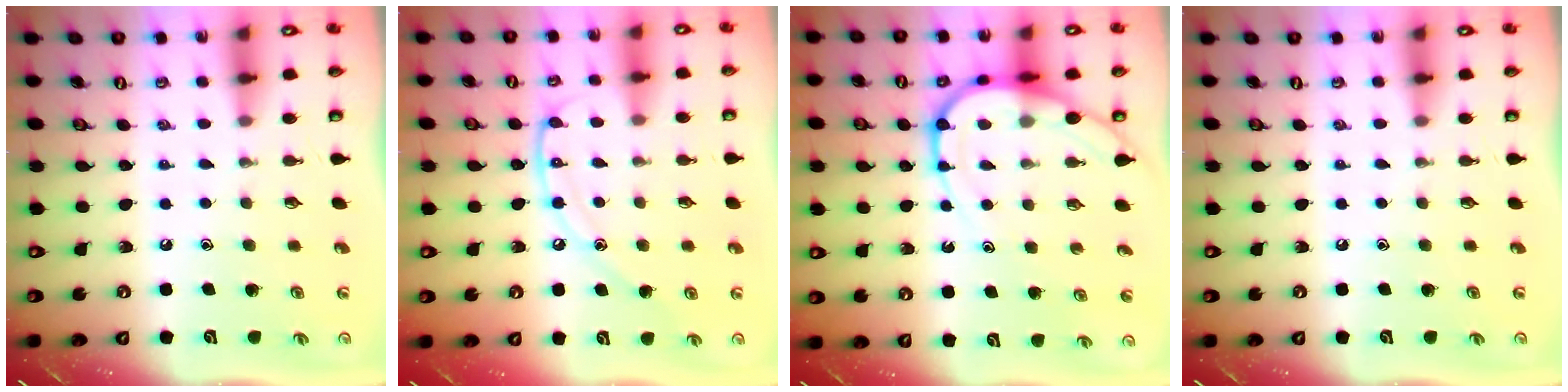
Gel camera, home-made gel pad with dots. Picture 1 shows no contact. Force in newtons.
{"total": 12.1, "press": 12.0, "slide": 1.2}
{"total": 9.7, "press": 9.7, "slide": 0.9}
{"total": 0.0}